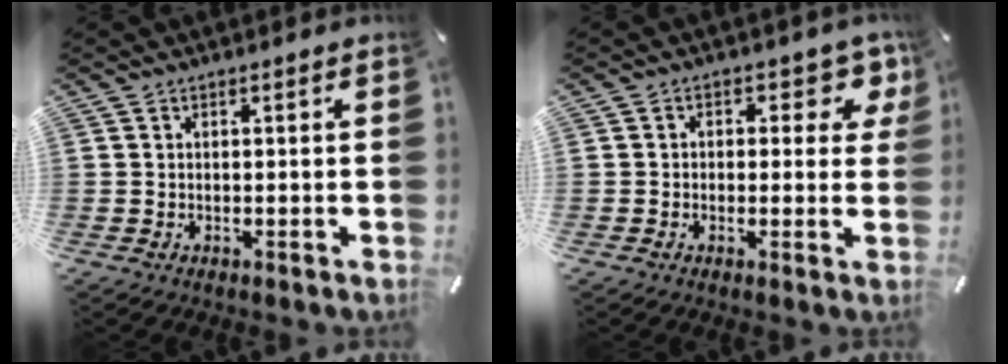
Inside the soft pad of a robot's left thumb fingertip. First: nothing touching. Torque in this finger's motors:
{"motor_torque": [0.29, -0.12, 0.11, 0.00, -0.08]}